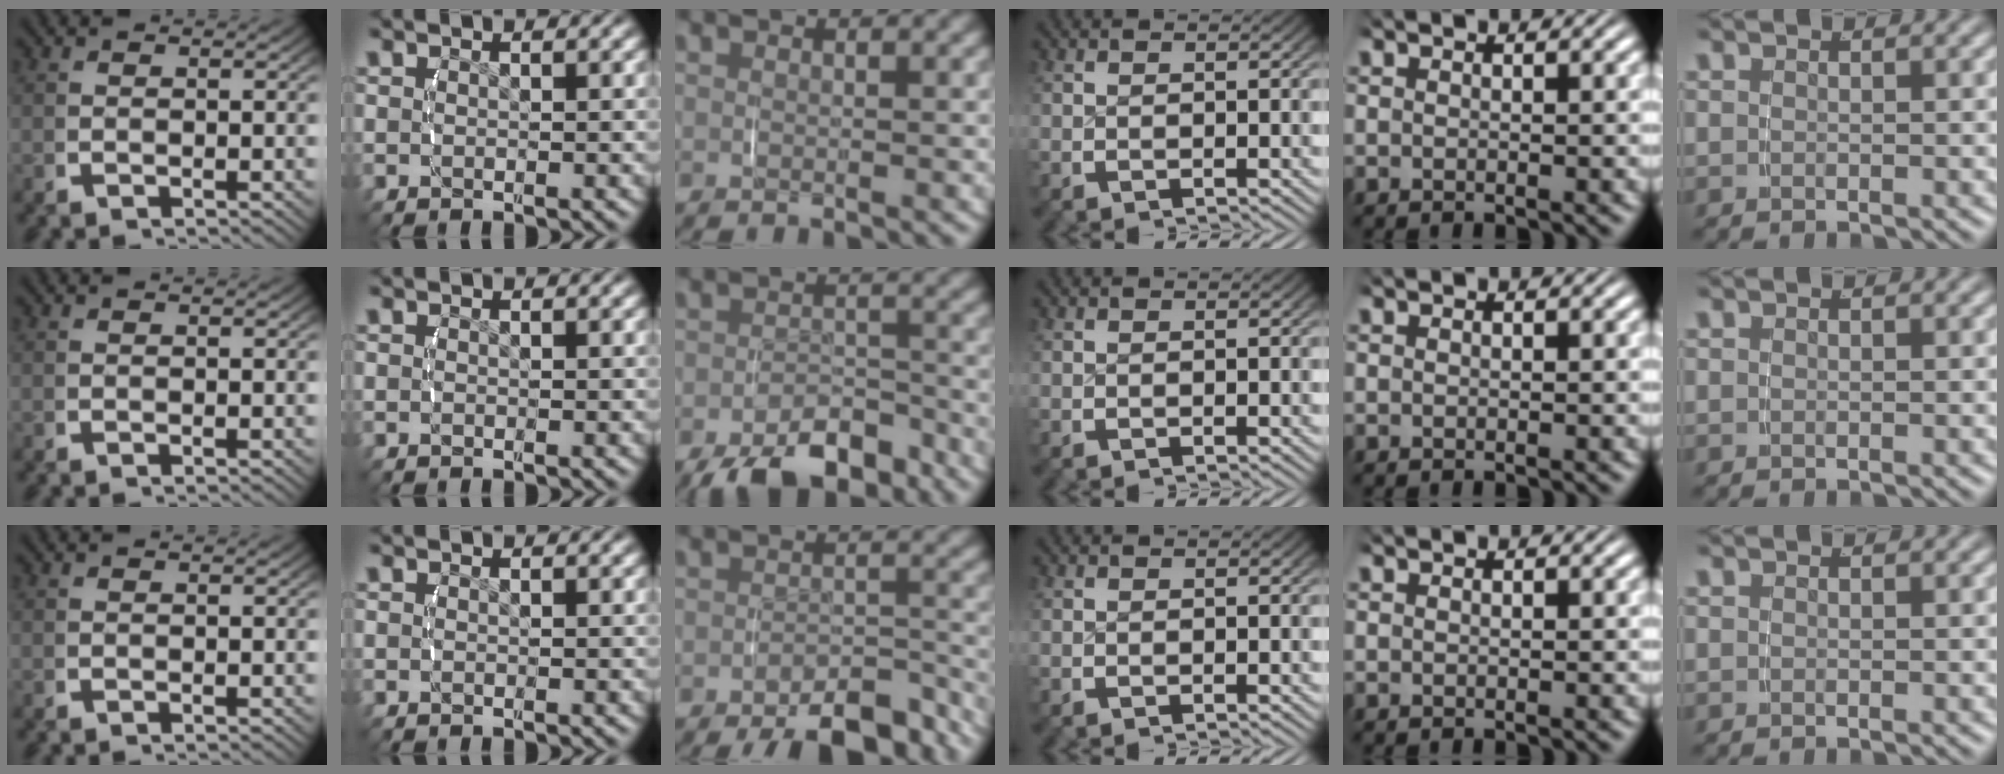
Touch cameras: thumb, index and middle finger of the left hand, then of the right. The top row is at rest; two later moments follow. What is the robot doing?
{"motion": "grasp_and_lifting", "object": "velcro strap"}